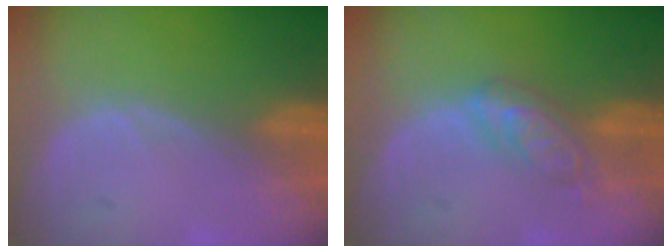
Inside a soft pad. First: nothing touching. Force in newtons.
{"total": 5.9, "press": 5.1, "slide": 2.9}